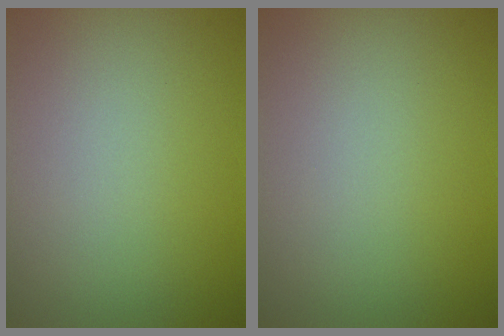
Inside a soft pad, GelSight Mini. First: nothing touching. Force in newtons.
{"total": 0.0}